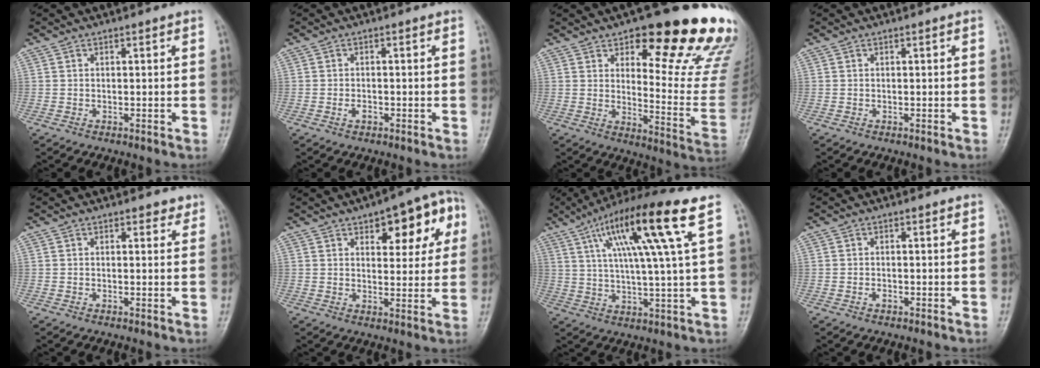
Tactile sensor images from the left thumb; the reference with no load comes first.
{"total": 1.5, "force": [-0.6, 0.9, 0.9], "torque": [-0.011, 0.003, -0.011]}
{"total": 23.6, "force": [14.8, 7.1, 17.0], "torque": [-0.167, -0.096, 0.196]}
{"total": 0.0}
{"total": 1.8, "force": [1.2, 1.0, 0.7], "torque": [0.008, -0.005, 0.011]}
{"total": 12.5, "force": [5.1, 5.8, 9.7], "torque": [-0.078, -0.001, 0.062]}
{"total": 17.0, "force": [7.1, 0.8, 15.4], "torque": [-0.270, -0.004, 0.118]}
{"total": 0.8, "force": [-0.3, 0.6, 0.5], "torque": [-0.004, 0.001, -0.006]}